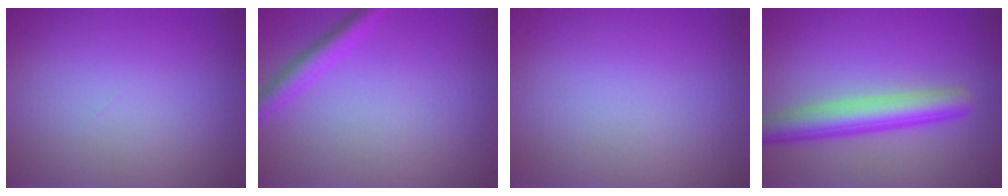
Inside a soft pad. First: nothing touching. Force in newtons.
{"total": 2.4, "press": 2.4, "slide": 0.1}
{"total": 0.0}
{"total": 5.1, "press": 5.1, "slide": 0.1}